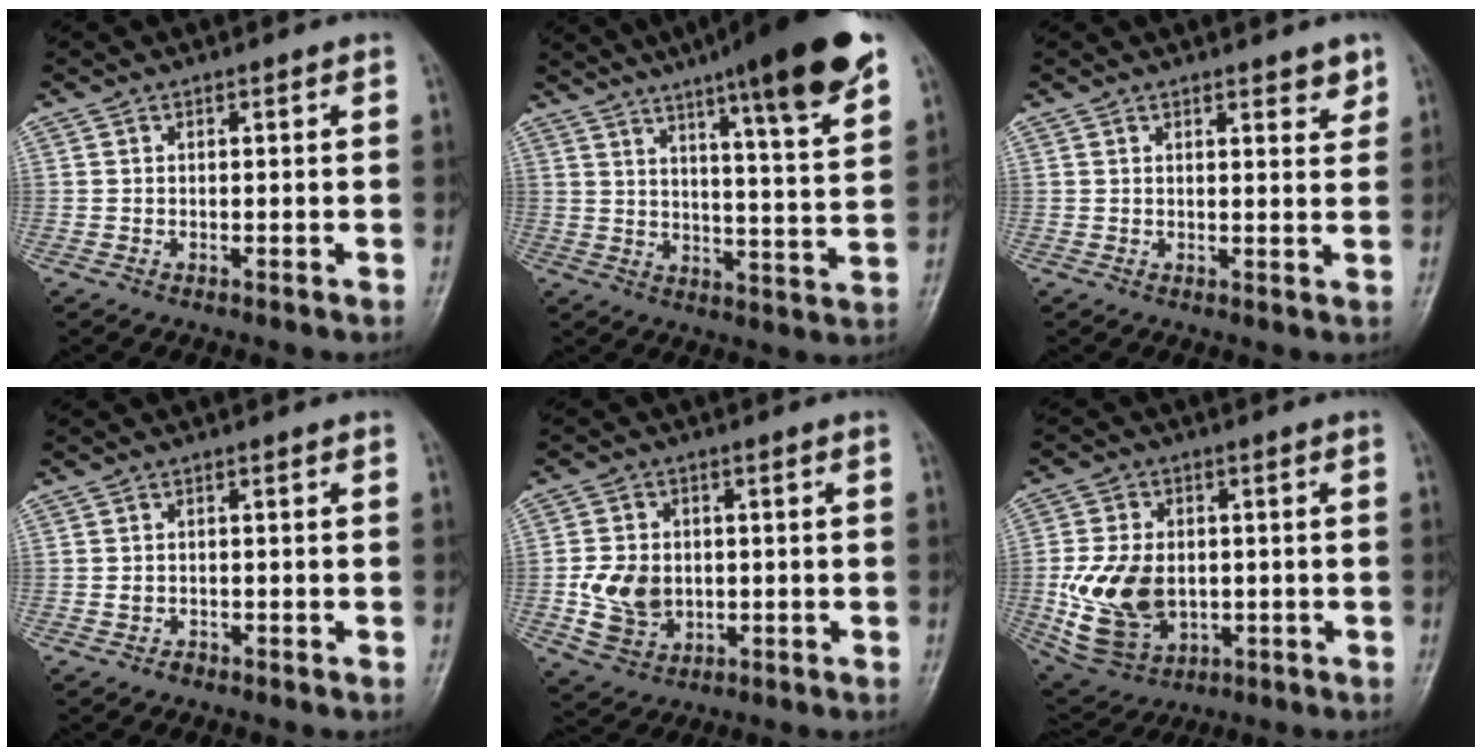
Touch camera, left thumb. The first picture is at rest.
{"total": 20.1, "force": [13.0, 2.3, 15.1], "torque": [-0.203, -0.048, 0.184]}
{"total": 3.2, "force": [2.3, 1.0, 2.0], "torque": [-0.014, -0.015, 0.029]}
{"total": 1.0, "force": [-0.7, 0.7, 0.2], "torque": [-0.001, 0.007, -0.009]}
{"total": 8.4, "force": [-0.7, 6.7, 5.0], "torque": [-0.076, -0.003, -0.006]}
{"total": 14.5, "force": [-1.4, 10.4, 10.1], "torque": [-0.172, -0.007, -0.010]}